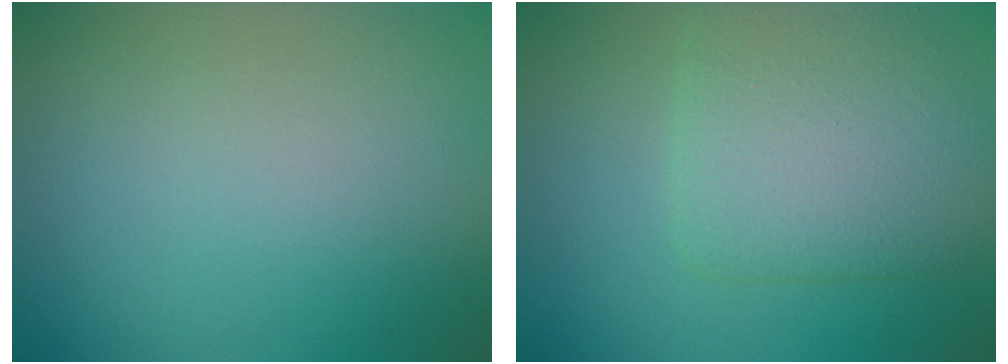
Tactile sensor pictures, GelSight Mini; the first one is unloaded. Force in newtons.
{"total": 5.3, "press": 5.3, "slide": 0.2}